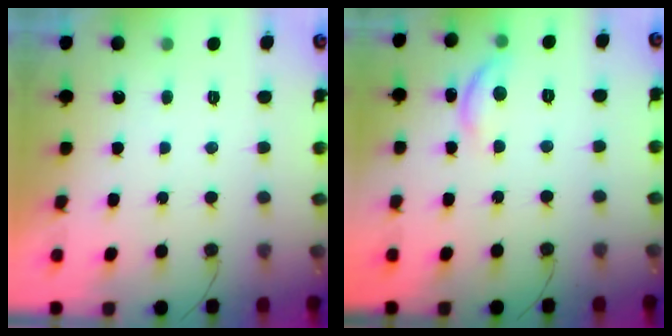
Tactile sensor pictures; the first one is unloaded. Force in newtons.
{"total": 8.1, "press": 8.1, "slide": 0.6}